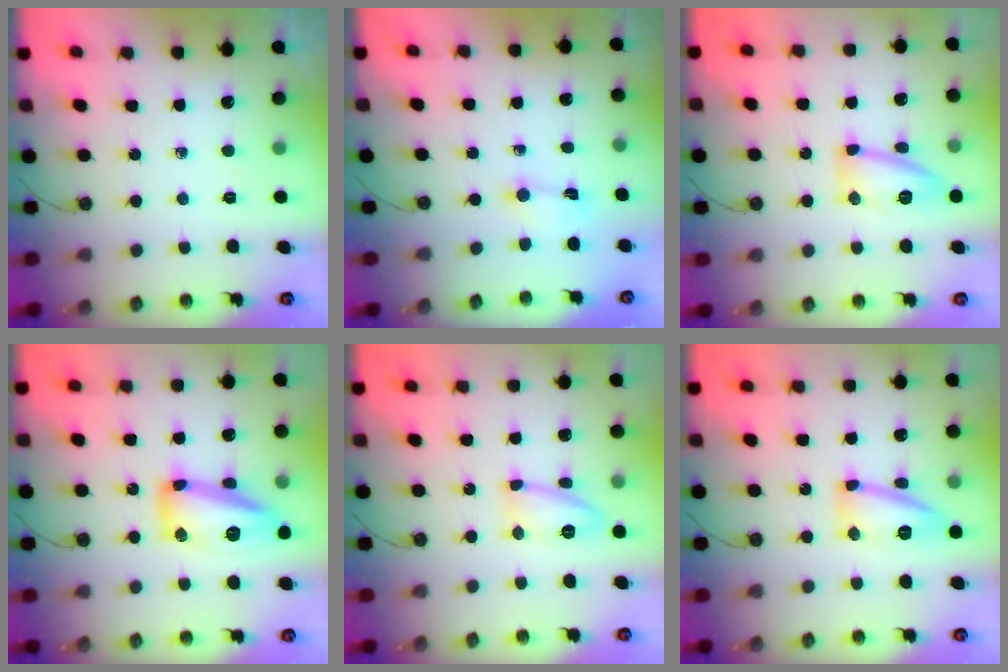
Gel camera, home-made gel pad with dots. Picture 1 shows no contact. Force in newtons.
{"total": 1.0, "press": 0.9, "slide": 0.5}
{"total": 11.4, "press": 11.4, "slide": 0.6}
{"total": 15.8, "press": 15.8, "slide": 1.1}
{"total": 11.4, "press": 11.3, "slide": 1.6}
{"total": 13.3, "press": 13.3, "slide": 1.2}